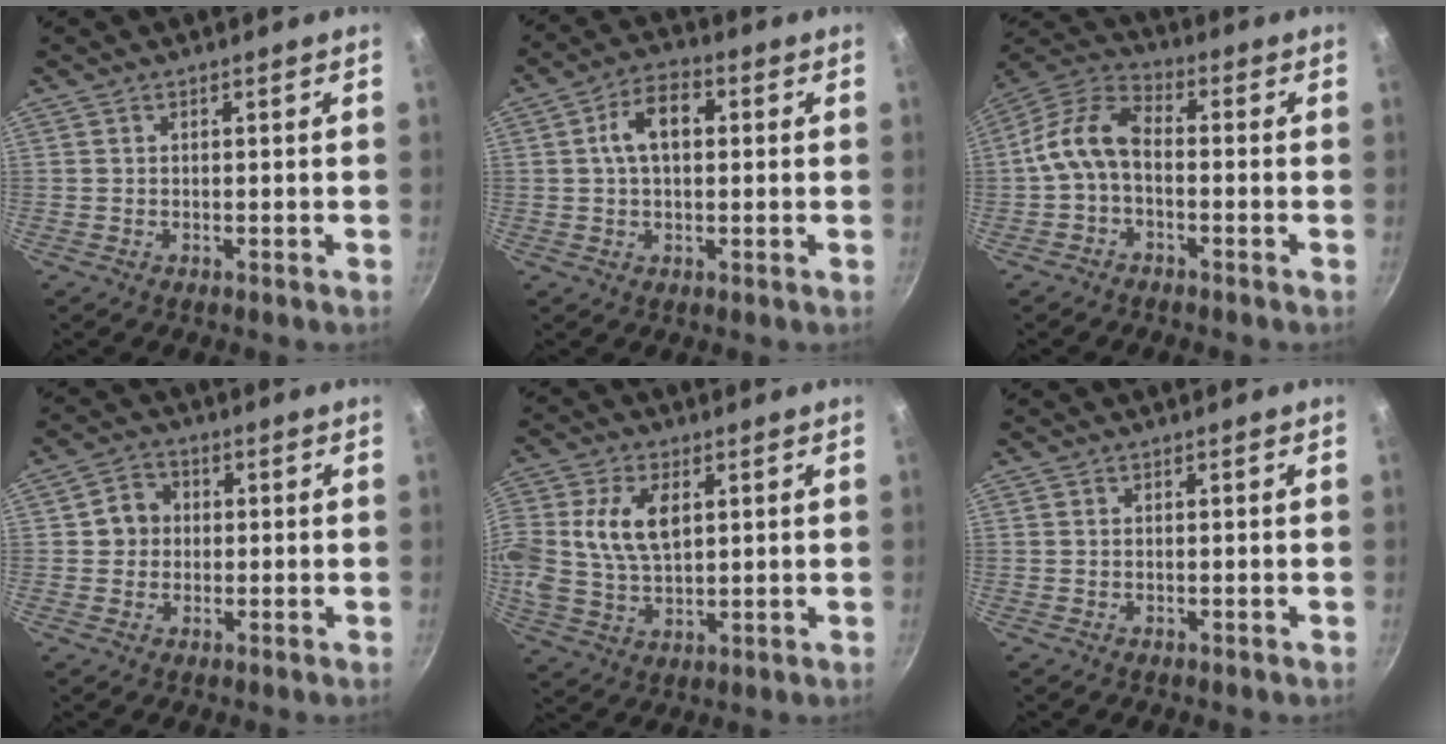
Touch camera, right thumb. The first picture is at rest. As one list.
[{"total": 8.2, "force": [1.4, 4.8, 6.5], "torque": [-0.107, 0.019, 0.019]}, {"total": 10.1, "force": [-1.0, 6.2, 7.9], "torque": [-0.154, 0.033, -0.034]}, {"total": 5.1, "force": [0.3, 4.7, 2.0], "torque": [-0.012, 0.011, -0.003]}, {"total": 12.5, "force": [2.8, 7.5, 9.6], "torque": [-0.193, 0.003, 0.058]}, {"total": 0.0}]